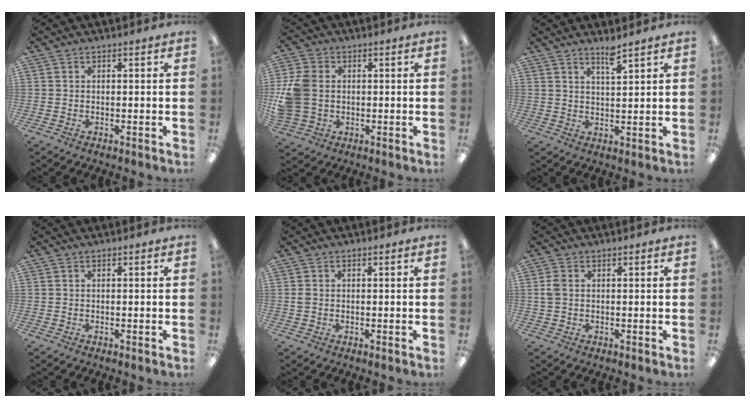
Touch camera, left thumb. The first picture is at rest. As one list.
[{"total": 10.5, "force": [0.4, 8.4, 6.4], "torque": [-0.148, 0.015, 0.009]}, {"total": 3.8, "force": [3.1, 0.2, 2.1], "torque": [-0.032, -0.015, 0.052]}, {"total": 0.0}, {"total": 1.4, "force": [0.0, 1.0, 0.9], "torque": [-0.019, 0.003, 0.000]}, {"total": 2.7, "force": [0.3, 1.8, 2.0], "torque": [-0.047, 0.005, 0.001]}]